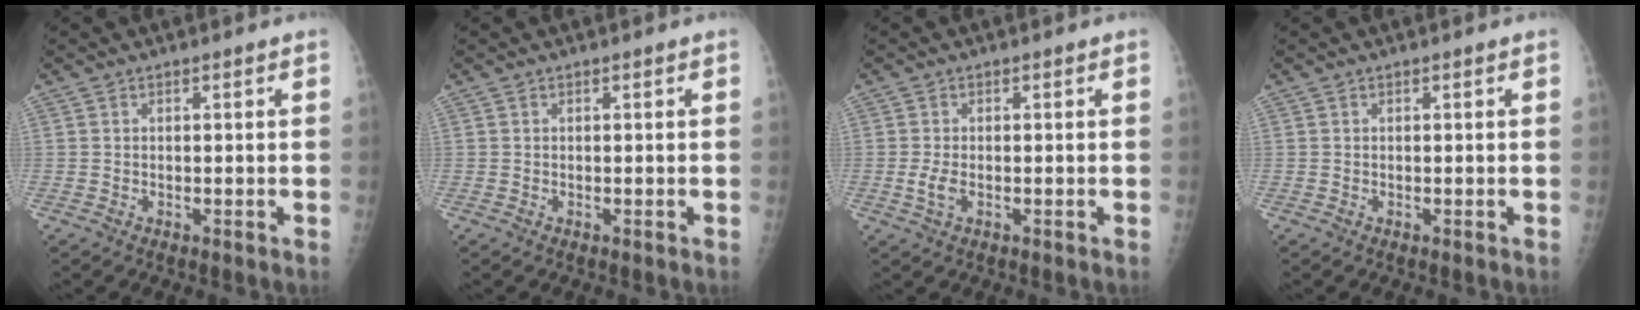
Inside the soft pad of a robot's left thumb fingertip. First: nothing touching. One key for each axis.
{"total": 0.0}
{"total": 2.5, "fx": -0.5, "fy": 1.3, "fz": 2.1, "tx": -0.046, "ty": -0.004, "tz": -0.009}
{"total": 0.0}